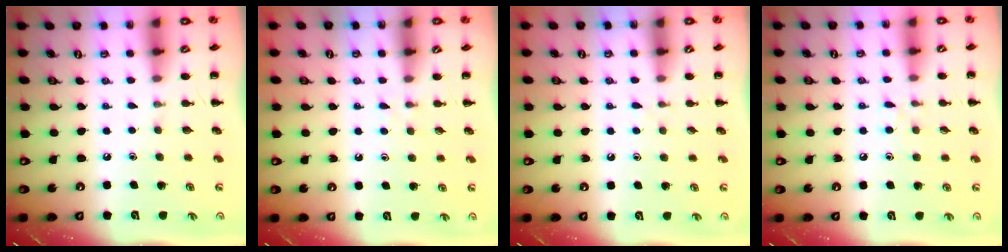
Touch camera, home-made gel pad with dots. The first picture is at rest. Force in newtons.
{"total": 2.5, "press": 2.2, "slide": 1.1}
{"total": 4.0, "press": 3.6, "slide": 1.7}
{"total": 6.7, "press": 6.2, "slide": 2.5}